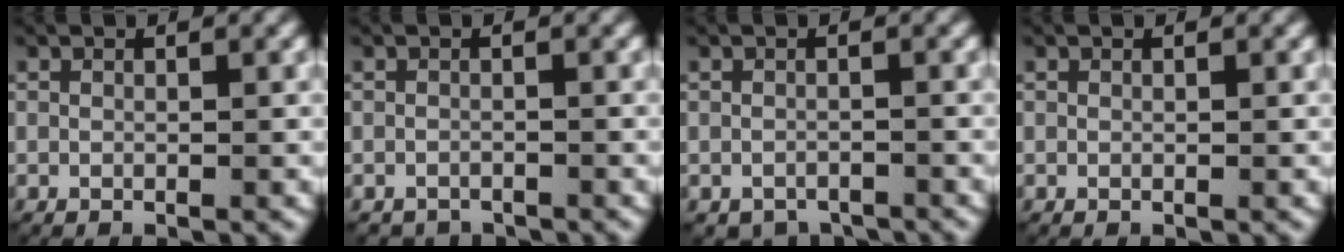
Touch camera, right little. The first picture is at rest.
{"total": 1.3, "force": [-1.2, 0.3, -0.2], "torque": [0.001, -0.006, -0.018]}
{"total": 2.4, "force": [-2.1, 1.1, 0.1], "torque": [0.000, -0.008, -0.033]}
{"total": 0.0}